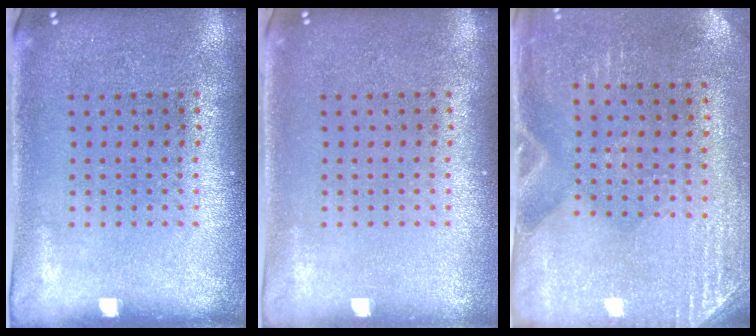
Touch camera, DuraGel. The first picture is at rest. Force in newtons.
{"total": 0.0}
{"total": 2.9, "press": 2.5, "slide": 1.4}